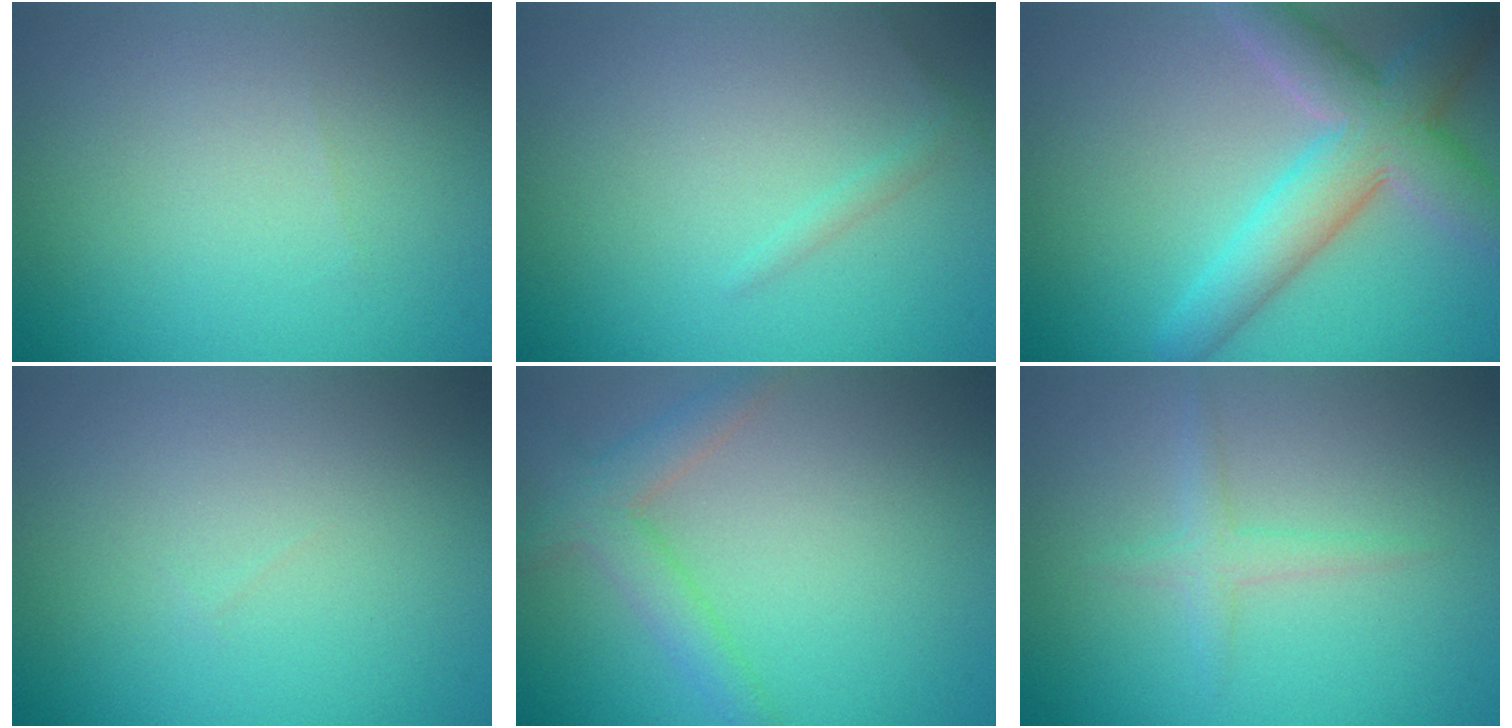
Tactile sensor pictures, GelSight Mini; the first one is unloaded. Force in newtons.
{"total": 0.8, "press": 0.8, "slide": 0.0}
{"total": 6.9, "press": 6.9, "slide": 0.4}
{"total": 0.0}
{"total": 3.1, "press": 3.1, "slide": 0.1}
{"total": 1.5, "press": 1.5, "slide": 0.1}